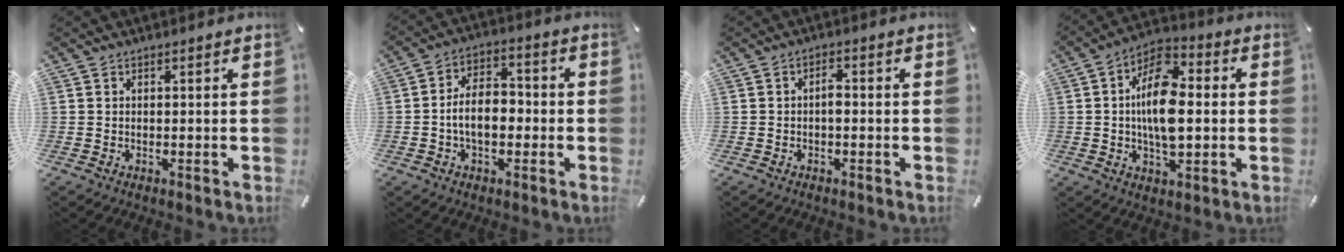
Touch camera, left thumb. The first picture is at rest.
{"total": 9.0, "force": [-2.1, 5.8, 6.5], "torque": [-0.116, 0.018, -0.037]}
{"total": 2.5, "force": [-0.6, 1.2, 2.1], "torque": [-0.041, 0.007, -0.012]}
{"total": 13.8, "force": [-0.2, 7.5, 11.6], "torque": [-0.220, 0.005, -0.004]}